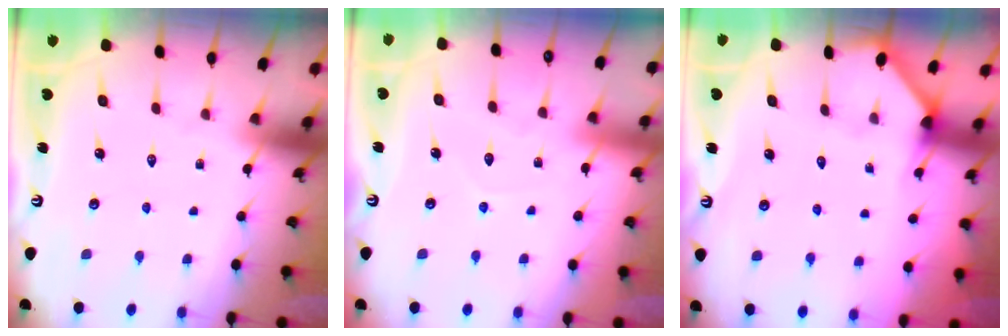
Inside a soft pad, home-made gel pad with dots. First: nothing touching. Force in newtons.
{"total": 5.1, "press": 5.1, "slide": 0.5}
{"total": 1.9, "press": 1.9, "slide": 0.2}